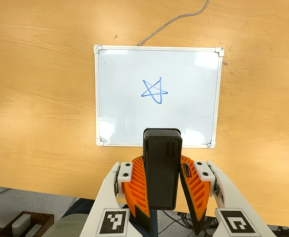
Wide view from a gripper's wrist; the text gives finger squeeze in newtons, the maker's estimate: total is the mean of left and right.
{"total": 9.4, "left": 7.9, "right": 11.0}